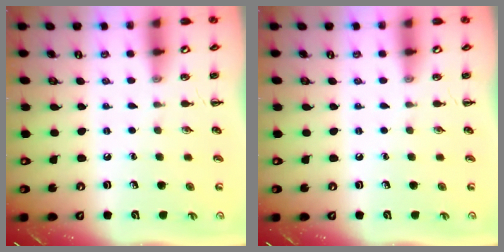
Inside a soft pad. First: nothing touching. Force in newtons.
{"total": 0.0}